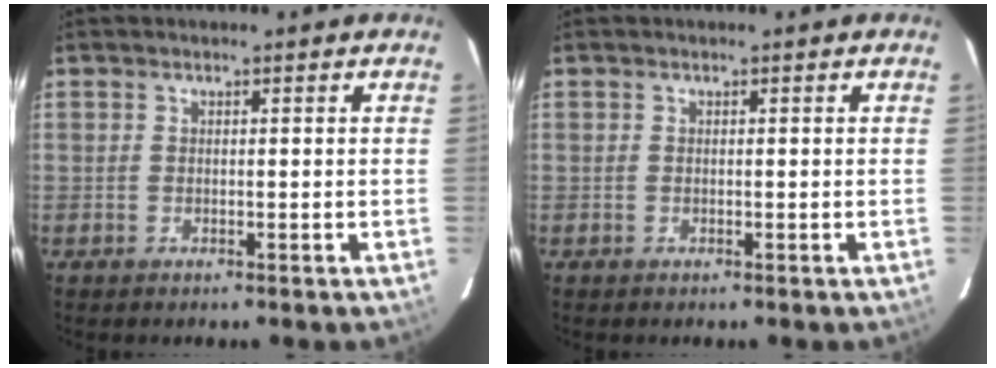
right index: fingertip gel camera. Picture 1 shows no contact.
{"total": 0.0}